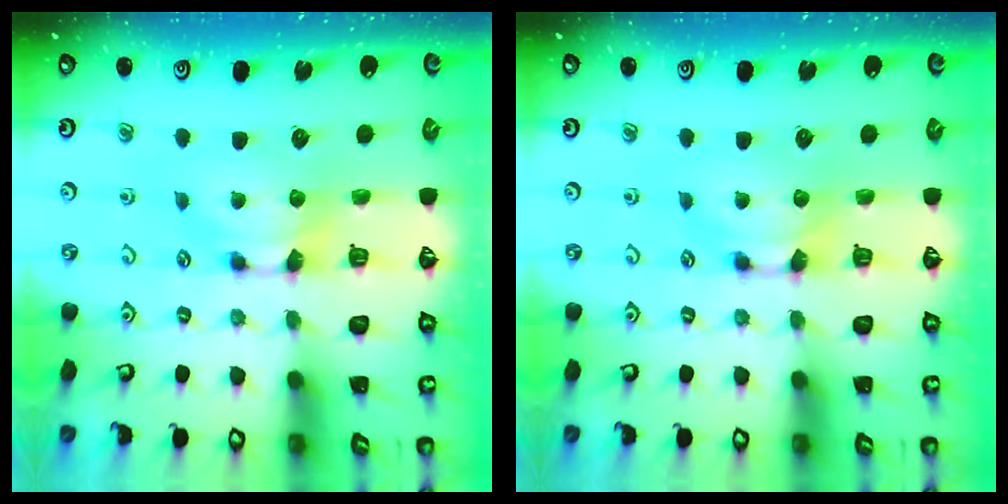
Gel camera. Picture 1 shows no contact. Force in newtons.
{"total": 0.0}